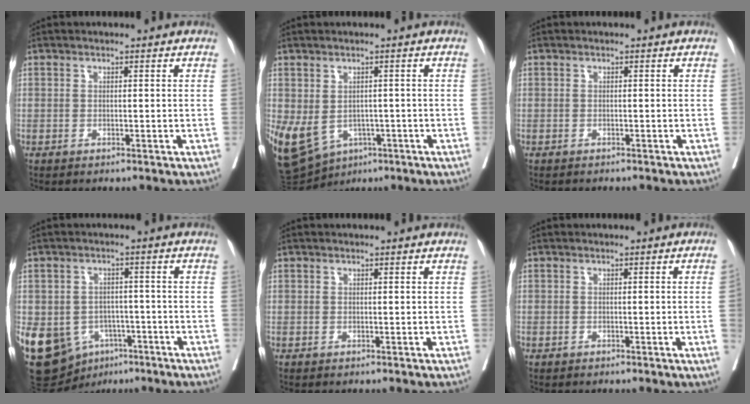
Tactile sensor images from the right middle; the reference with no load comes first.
{"total": 11.3, "force": [-4.4, 8.3, 6.2], "torque": [-0.136, 0.000, -0.056]}
{"total": 1.4, "force": [-1.3, 0.3, 0.4], "torque": [-0.013, -0.004, -0.017]}
{"total": 17.5, "force": [-7.3, 13.7, 8.2], "torque": [-0.198, 0.009, -0.096]}
{"total": 0.0}
{"total": 1.3, "force": [-0.2, -0.3, 1.3], "torque": [-0.014, 0.003, -0.002]}